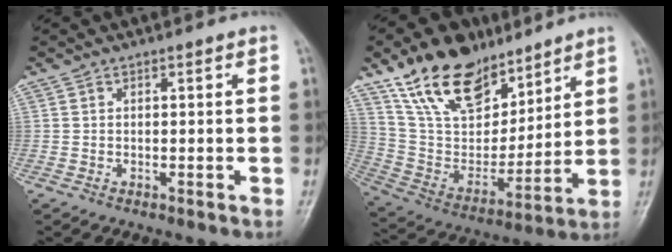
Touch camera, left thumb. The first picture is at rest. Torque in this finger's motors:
{"motor_torque": [1.73, 1.73, 1.40, -1.37, 0.50]}